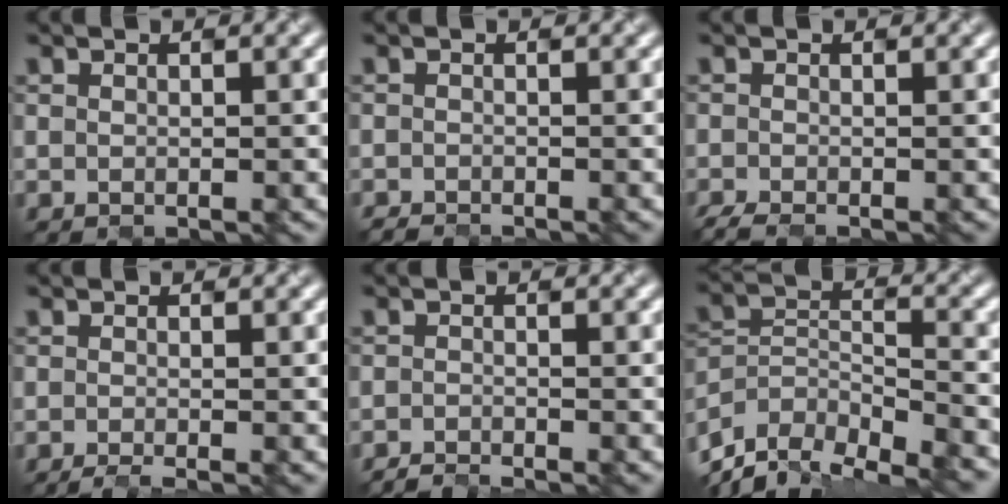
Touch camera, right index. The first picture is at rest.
{"total": 0.5, "force": [-0.5, 0.0, -0.1], "torque": [0.007, -0.004, -0.013]}
{"total": 1.1, "force": [-0.8, 0.2, 0.7], "torque": [-0.013, -0.006, -0.022]}
{"total": 1.6, "force": [-0.6, 0.7, 1.4], "torque": [-0.004, -0.002, -0.012]}
{"total": 1.3, "force": [-1.3, 0.0, 0.2], "torque": [0.010, -0.006, -0.033]}
{"total": 10.6, "force": [-9.4, 3.6, 3.1], "torque": [-0.052, -0.002, -0.153]}